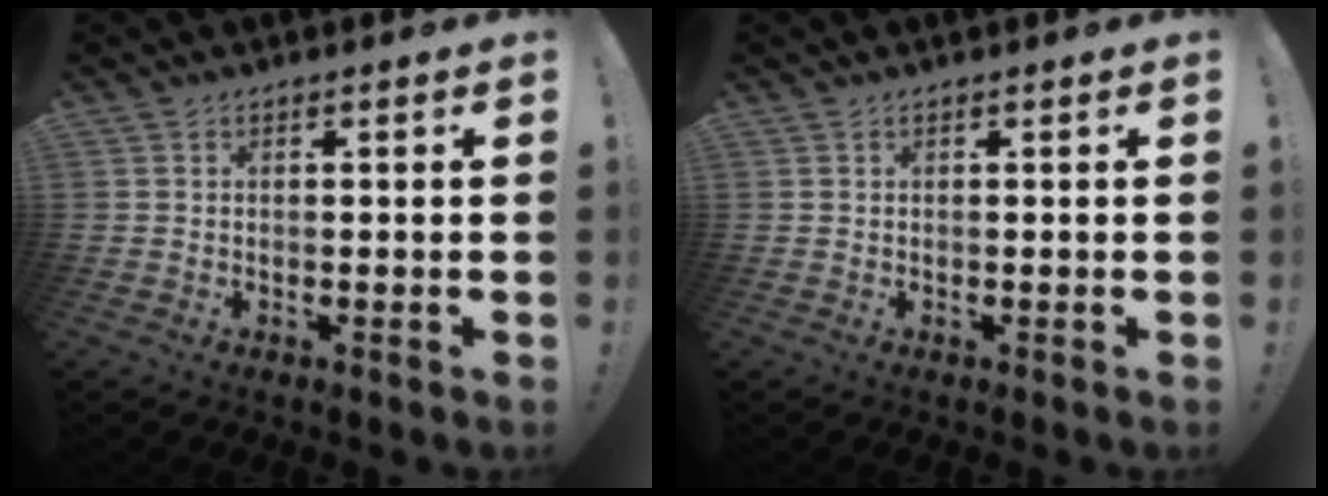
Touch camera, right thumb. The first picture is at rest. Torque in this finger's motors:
{"motor_torque": [0.11, -0.02, 0.13, 0.15, 0.05]}